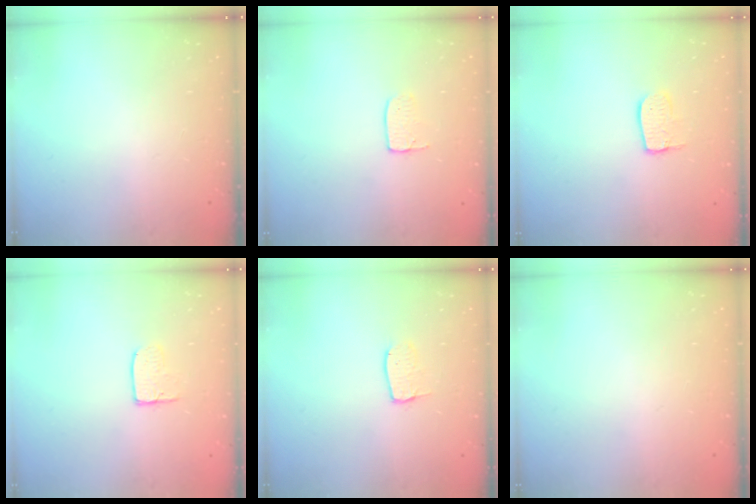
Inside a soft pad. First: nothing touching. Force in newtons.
{"total": 3.6, "press": 3.6, "slide": 0.2}
{"total": 7.0, "press": 7.0, "slide": 0.3}
{"total": 5.2, "press": 5.2, "slide": 0.5}
{"total": 3.8, "press": 3.8, "slide": 0.3}
{"total": 0.0}